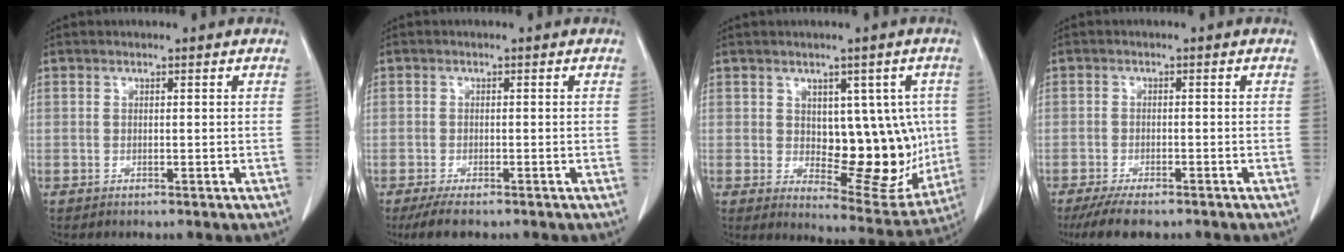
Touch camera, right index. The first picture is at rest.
{"total": 3.2, "force": [-2.5, 1.2, 1.8], "torque": [-0.037, -0.006, -0.039]}
{"total": 12.9, "force": [0.4, 6.8, 11.0], "torque": [-0.117, 0.005, 0.030]}
{"total": 5.5, "force": [-4.3, 1.8, 2.8], "torque": [-0.046, -0.009, -0.071]}